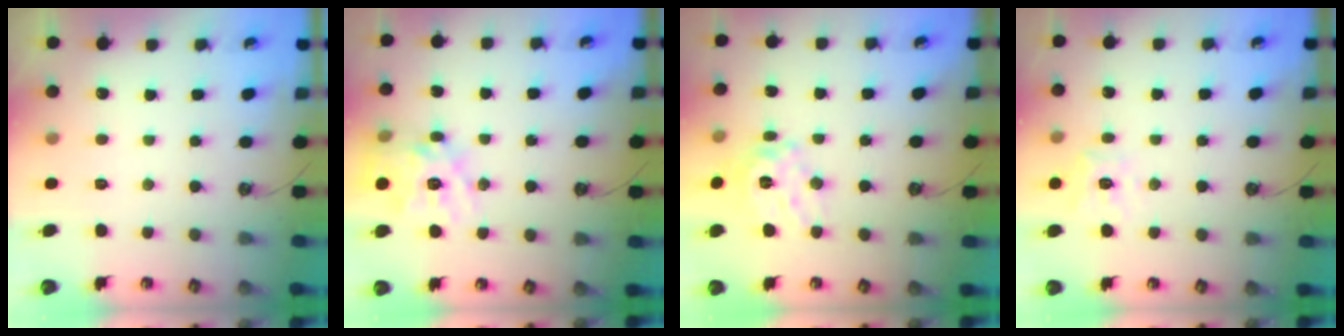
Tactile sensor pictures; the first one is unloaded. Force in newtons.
{"total": 16.2, "press": 16.2, "slide": 1.3}
{"total": 13.9, "press": 13.9, "slide": 1.4}
{"total": 11.1, "press": 11.1, "slide": 1.1}